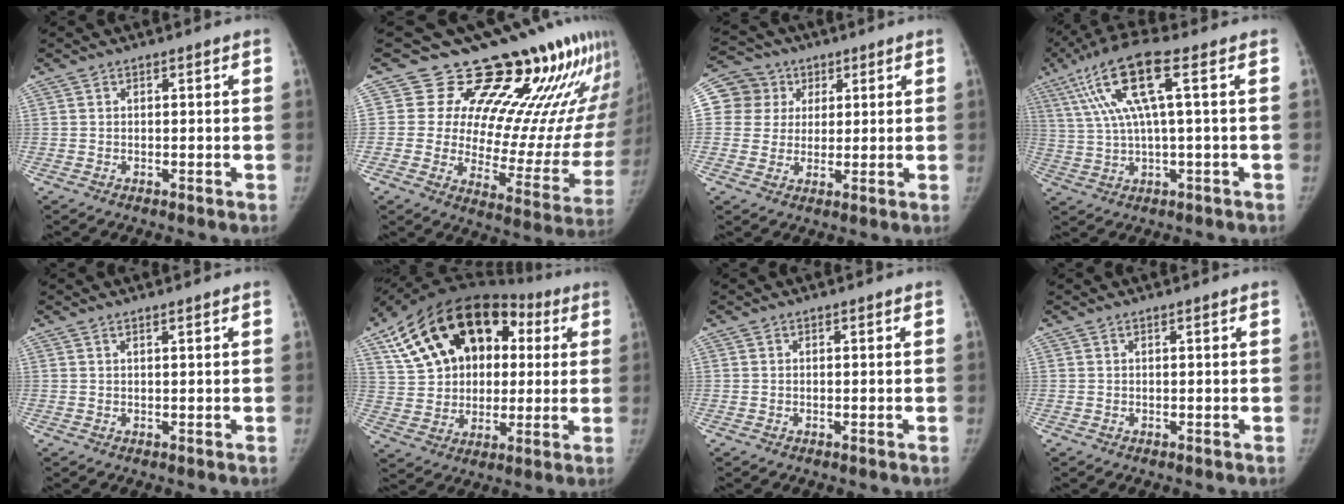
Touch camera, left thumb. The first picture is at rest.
{"total": 23.0, "force": [18.1, 8.7, 11.2], "torque": [-0.092, -0.116, 0.231]}
{"total": 8.7, "force": [2.7, 8.2, 0.7], "torque": [0.023, 0.003, 0.046]}
{"total": 12.3, "force": [4.1, 1.5, 11.5], "torque": [-0.262, 0.019, 0.077]}
{"total": 0.7, "force": [0.5, -0.1, 0.5], "torque": [-0.016, -0.004, 0.014]}
{"total": 23.5, "force": [7.5, 16.5, 15.0], "torque": [-0.226, 0.030, 0.123]}
{"total": 0.0}
{"total": 0.0}